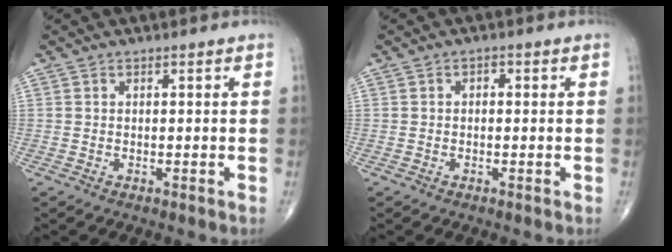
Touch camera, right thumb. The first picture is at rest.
{"total": 1.2, "force": [0.1, 0.8, 0.9], "torque": [-0.006, 0.008, -0.003]}